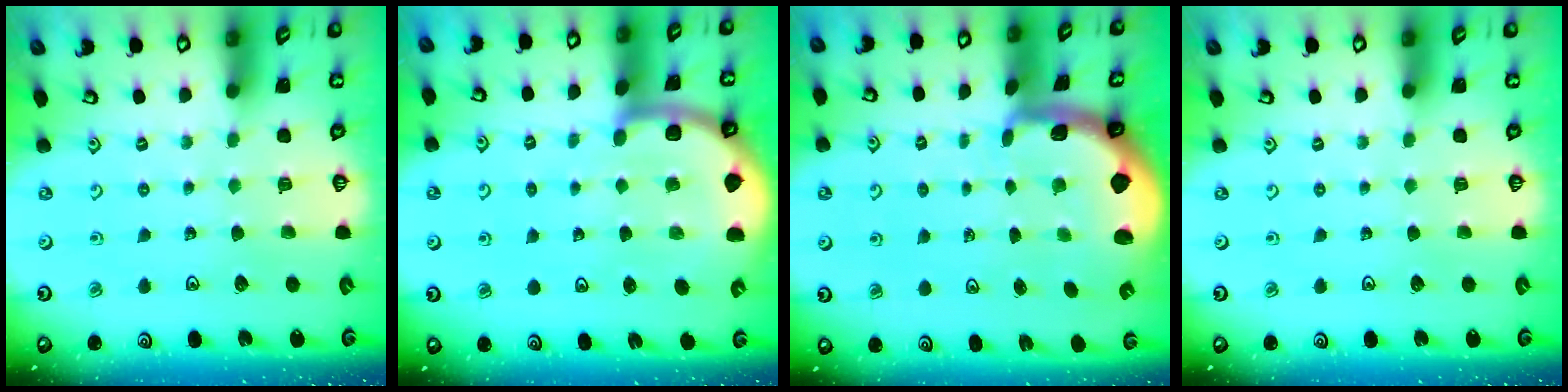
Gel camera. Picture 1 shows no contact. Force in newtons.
{"total": 5.6, "press": 5.6, "slide": 0.8}
{"total": 1.7, "press": 1.7, "slide": 0.4}
{"total": 0.0}